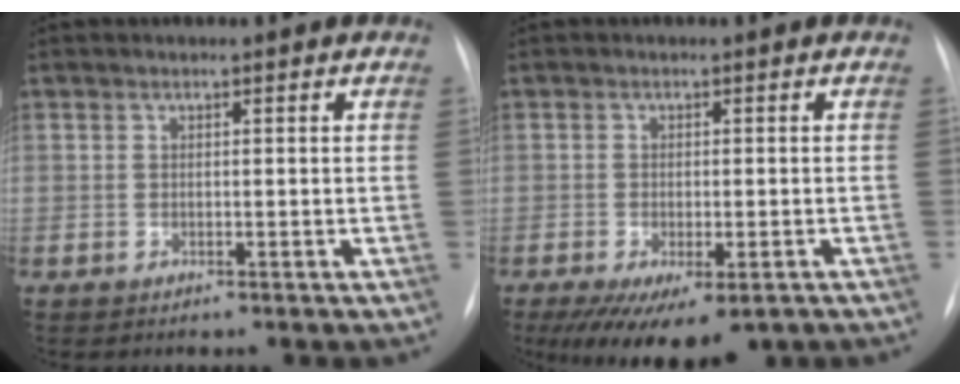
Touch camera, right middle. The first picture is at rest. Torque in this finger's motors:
{"motor_torque": [1.18, -0.95, 0.22, 0.06]}